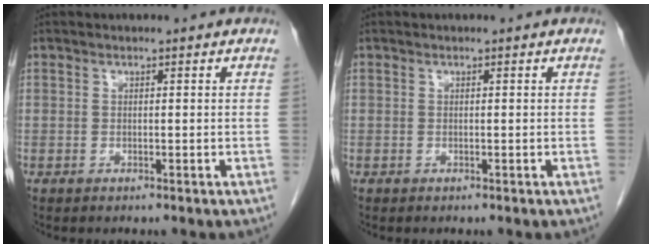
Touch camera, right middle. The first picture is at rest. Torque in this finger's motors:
{"motor_torque": [1.18, -0.96, -0.01, 0.01]}